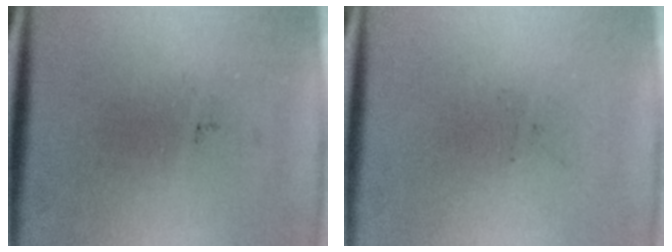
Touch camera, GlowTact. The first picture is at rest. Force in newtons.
{"total": 0.0}